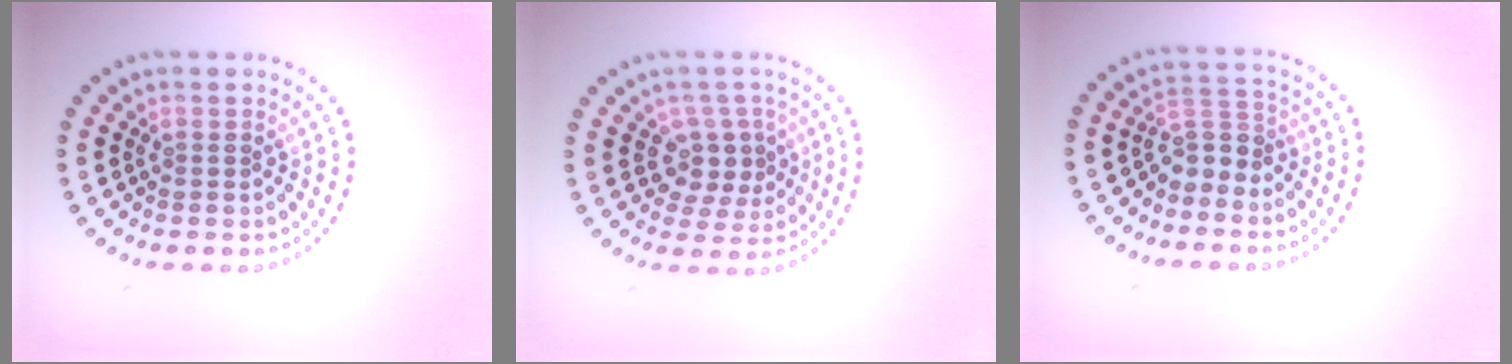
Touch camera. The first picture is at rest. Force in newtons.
{"total": 3.0, "press": 2.3, "slide": 1.9}
{"total": 2.5, "press": 2.0, "slide": 1.5}